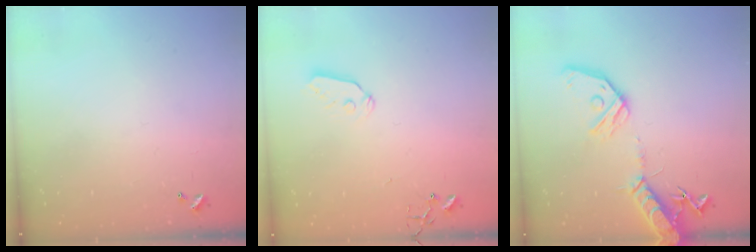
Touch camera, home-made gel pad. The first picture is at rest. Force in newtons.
{"total": 6.4, "press": 6.4, "slide": 0.3}
{"total": 16.6, "press": 16.2, "slide": 3.2}